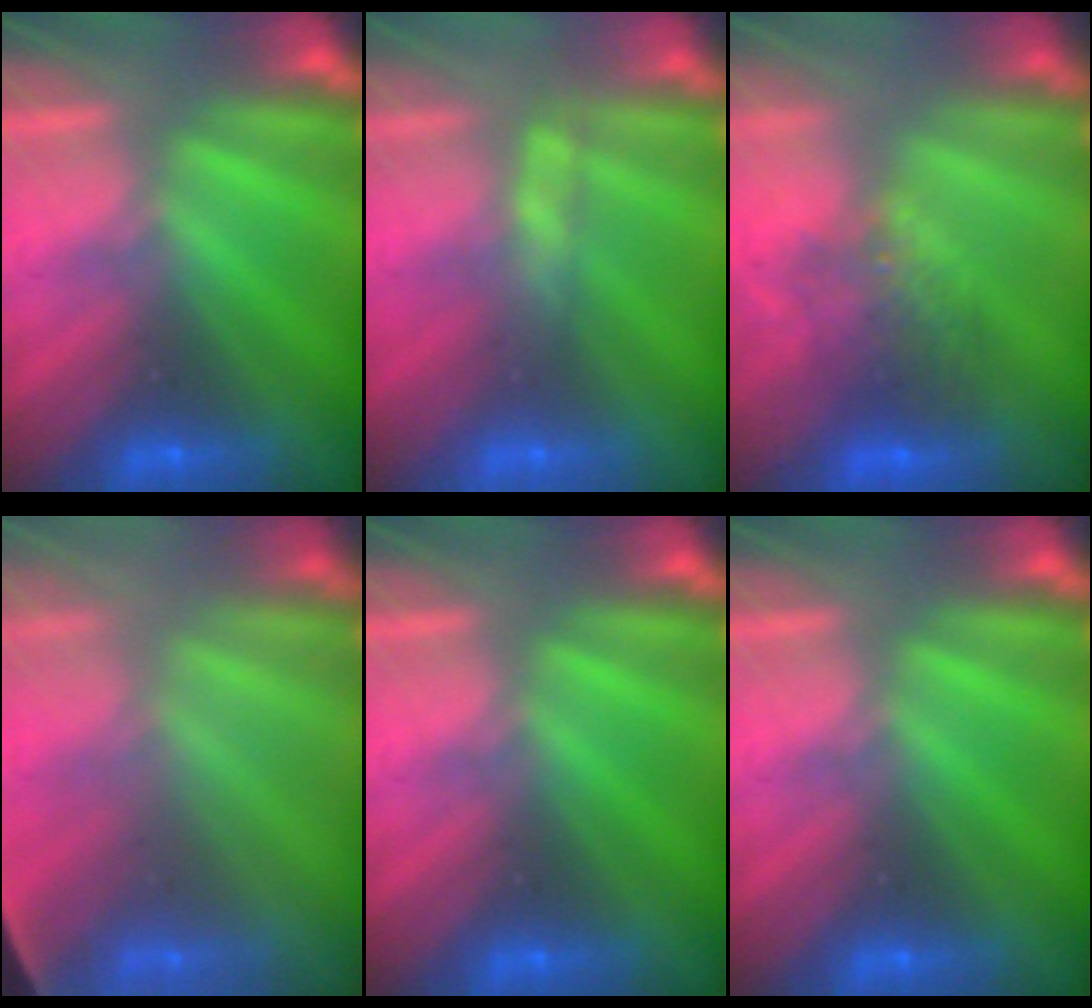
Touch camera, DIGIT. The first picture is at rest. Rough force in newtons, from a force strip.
{"total": 2.6}
{"total": 9.3}
{"total": 1.3}
{"total": 0.0}
{"total": 0.0}